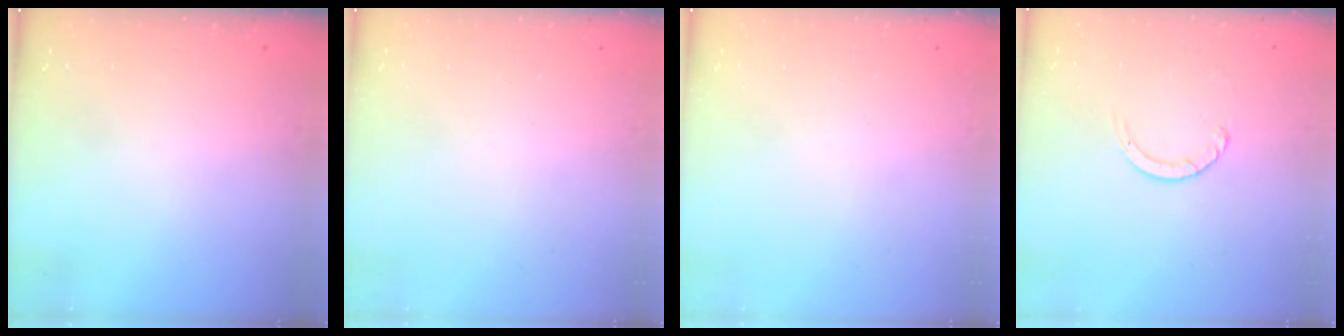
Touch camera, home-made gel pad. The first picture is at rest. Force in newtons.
{"total": 0.0}
{"total": 0.0}
{"total": 1.3, "press": 1.2, "slide": 0.2}